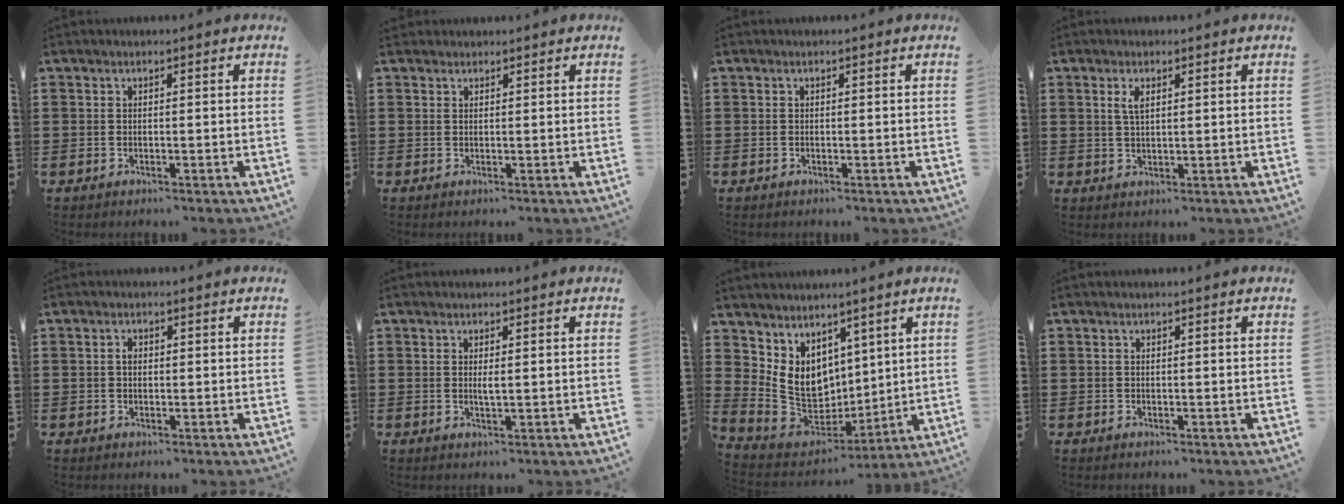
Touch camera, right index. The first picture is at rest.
{"total": 0.9, "force": [0.8, 0.5, -0.1], "torque": [0.000, 0.002, 0.017]}
{"total": 0.0}
{"total": 2.5, "force": [1.0, 0.9, 2.1], "torque": [-0.045, 0.005, 0.017]}
{"total": 1.2, "force": [0.1, 0.8, 0.9], "torque": [-0.020, 0.005, 0.001]}
{"total": 1.4, "force": [0.2, 0.2, 1.3], "torque": [-0.026, 0.000, 0.003]}
{"total": 8.4, "force": [3.4, 7.0, 3.1], "torque": [-0.097, -0.026, 0.072]}
{"total": 0.0}